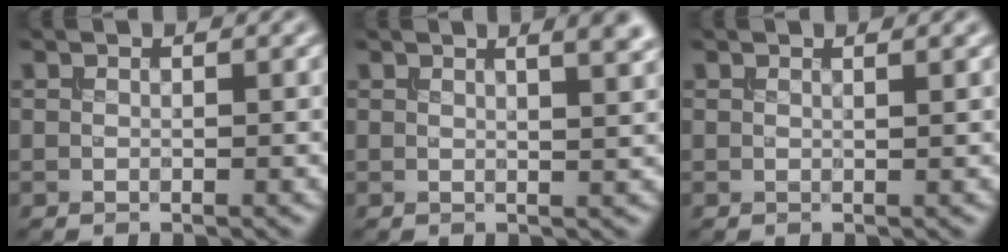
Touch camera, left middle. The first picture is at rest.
{"total": 4.7, "force": [2.7, 1.9, 3.3], "torque": [-0.010, 0.024, 0.007]}
{"total": 1.1, "force": [0.7, 0.5, 0.8], "torque": [-0.003, -0.001, -0.002]}